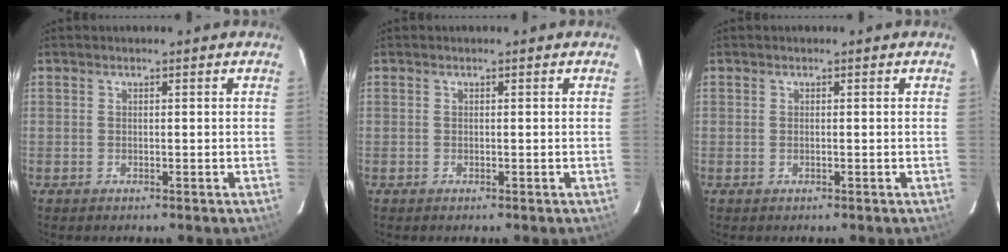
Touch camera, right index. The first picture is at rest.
{"total": 0.0}
{"total": 0.0}